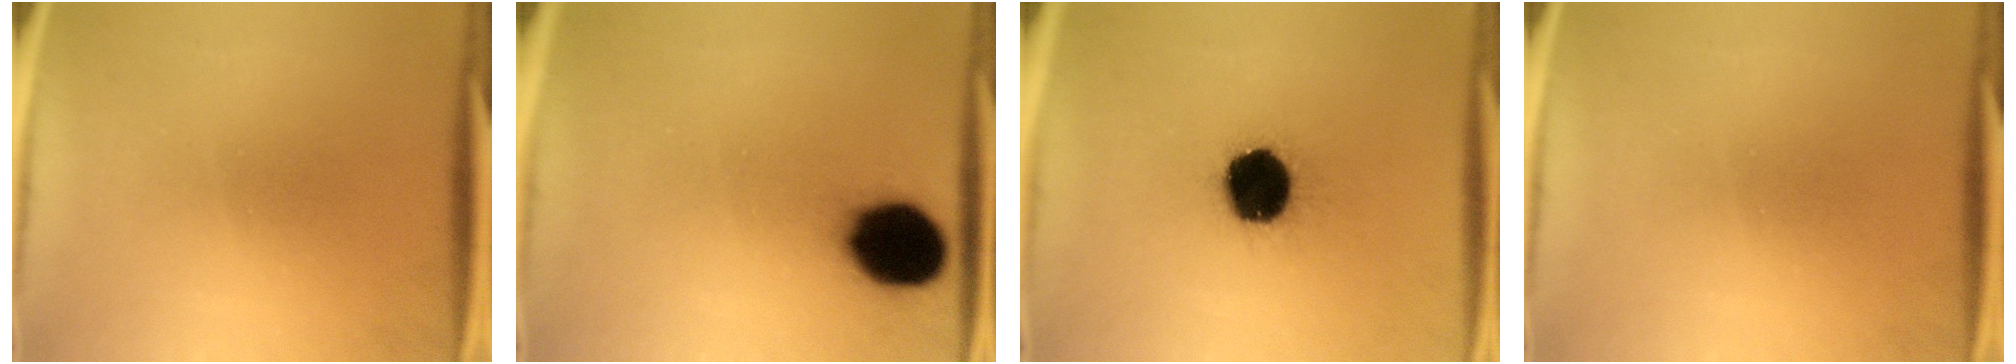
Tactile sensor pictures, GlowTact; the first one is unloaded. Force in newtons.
{"total": 14.3}
{"total": 16.7}
{"total": 0.0}